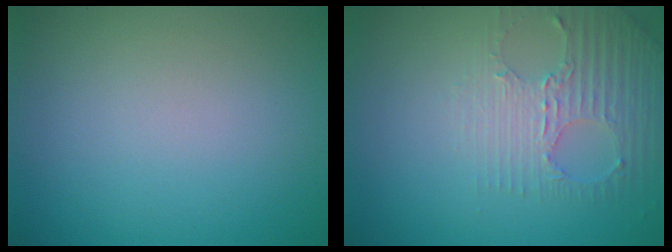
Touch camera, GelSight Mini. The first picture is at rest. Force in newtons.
{"total": 2.9, "press": 2.7, "slide": 1.1}